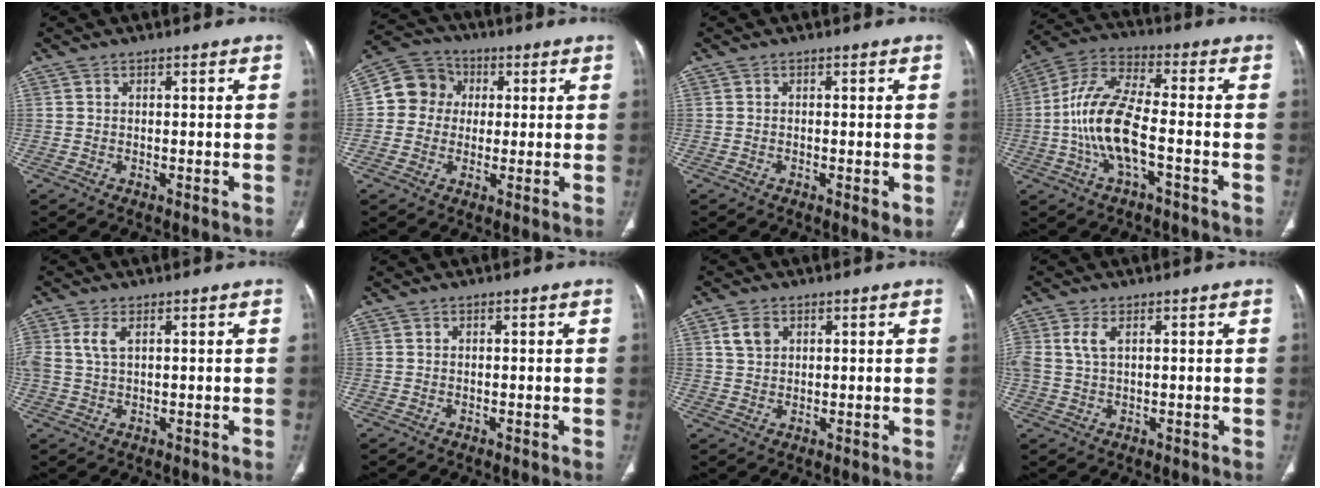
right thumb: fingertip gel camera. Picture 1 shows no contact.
{"total": 8.5, "force": [0.9, 7.9, 3.2], "torque": [-0.033, 0.017, 0.003]}
{"total": 1.5, "force": [-0.4, 0.4, 1.4], "torque": [-0.027, -0.006, -0.008]}
{"total": 13.3, "force": [-3.1, 4.9, 12.0], "torque": [-0.258, 0.036, -0.060]}
{"total": 3.4, "force": [1.2, 1.7, 2.7], "torque": [-0.068, 0.007, 0.029]}
{"total": 0.0}
{"total": 3.6, "force": [1.6, 2.6, 1.9], "torque": [-0.030, -0.001, 0.035]}
{"total": 3.4, "force": [1.2, 1.7, 2.7], "torque": [-0.070, 0.008, 0.027]}